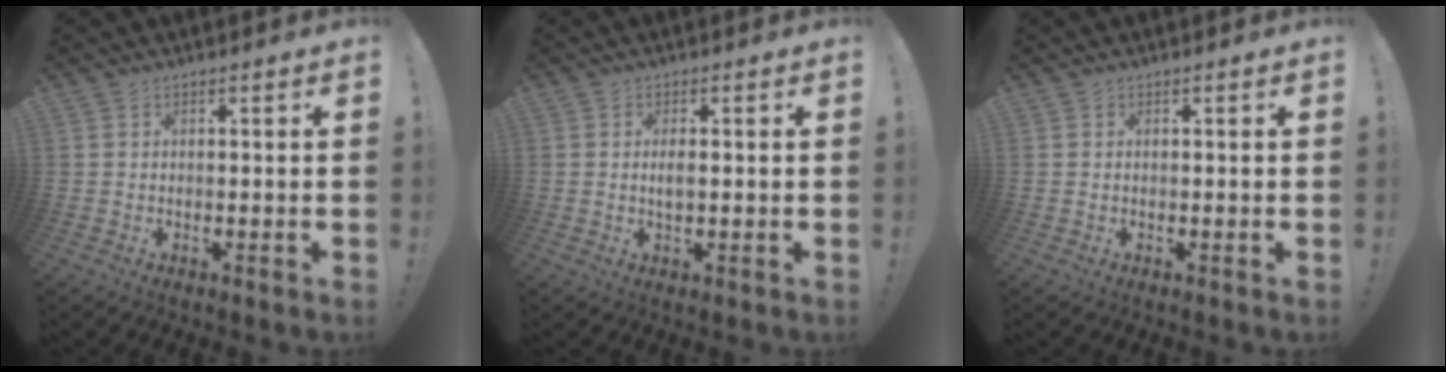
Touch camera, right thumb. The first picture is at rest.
{"total": 2.2, "force": [-0.1, 0.8, 2.0], "torque": [-0.033, -0.001, -0.004]}
{"total": 0.0}